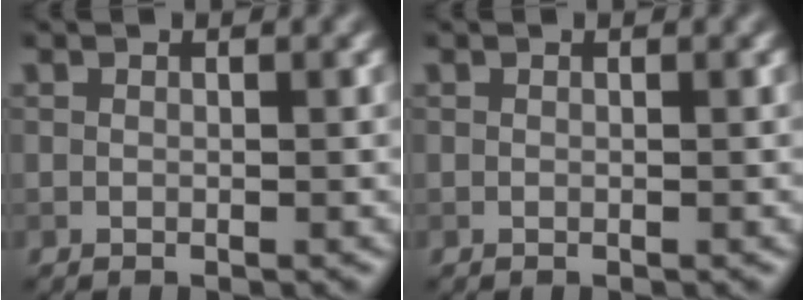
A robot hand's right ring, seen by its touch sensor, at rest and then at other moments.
{"total": 0.0}